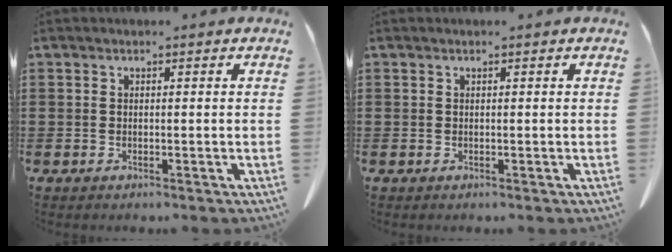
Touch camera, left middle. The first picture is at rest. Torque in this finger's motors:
{"motor_torque": [-0.12, 0.13, 0.01, 0.00]}